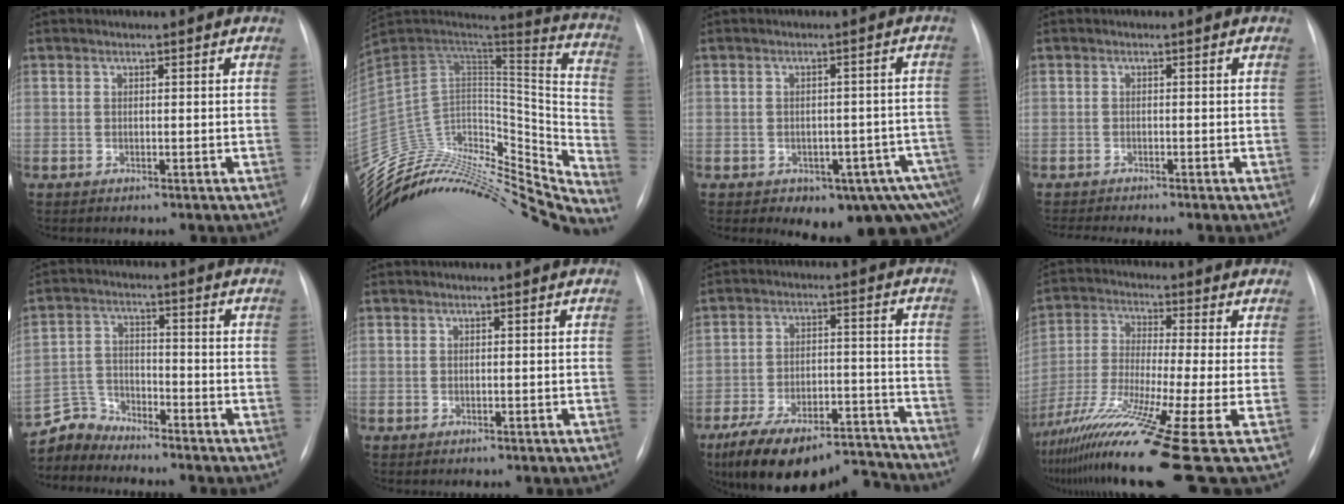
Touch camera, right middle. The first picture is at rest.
{"total": 32.8, "force": [-30.6, 7.8, 8.8], "torque": [-0.113, 0.034, -0.449]}
{"total": 12.4, "force": [-7.8, 5.6, 7.8], "torque": [-0.051, 0.023, -0.091]}
{"total": 3.6, "force": [-3.3, -0.3, 1.4], "torque": [-0.017, -0.006, -0.049]}
{"total": 5.4, "force": [-5.1, 0.8, -1.4], "torque": [0.025, 0.005, -0.103]}
{"total": 0.0}
{"total": 18.6, "force": [-15.9, 6.0, 7.6], "torque": [-0.123, 0.025, -0.238]}
{"total": 17.5, "force": [-9.9, -1.0, 14.5], "torque": [-0.252, -0.045, -0.177]}